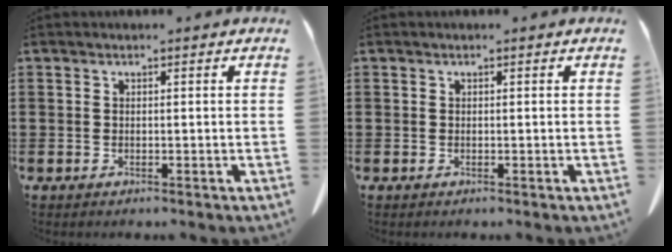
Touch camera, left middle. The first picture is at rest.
{"total": 0.0}